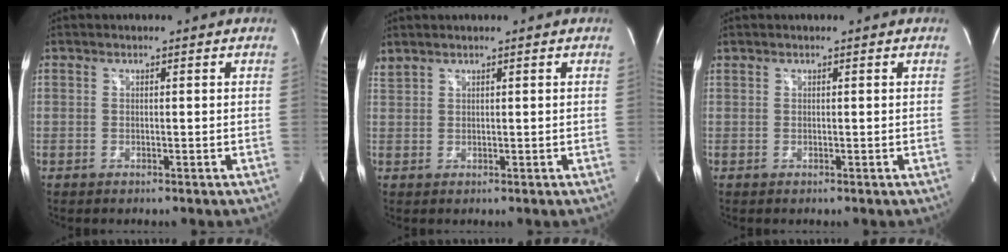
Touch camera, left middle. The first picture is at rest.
{"total": 1.3, "force": [1.3, 0.0, 0.2], "torque": [-0.017, 0.015, 0.035]}
{"total": 0.0}